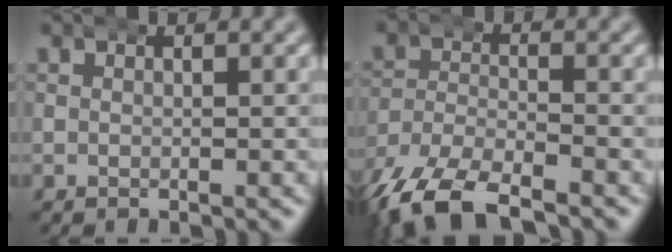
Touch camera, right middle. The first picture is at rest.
{"total": 8.3, "force": [-6.8, 3.4, 3.5], "torque": [-0.085, -0.028, -0.105]}